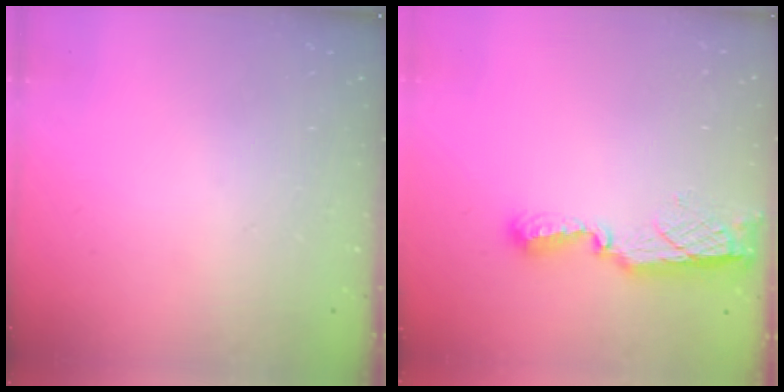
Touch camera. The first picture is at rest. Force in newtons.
{"total": 7.6, "press": 7.6, "slide": 0.2}